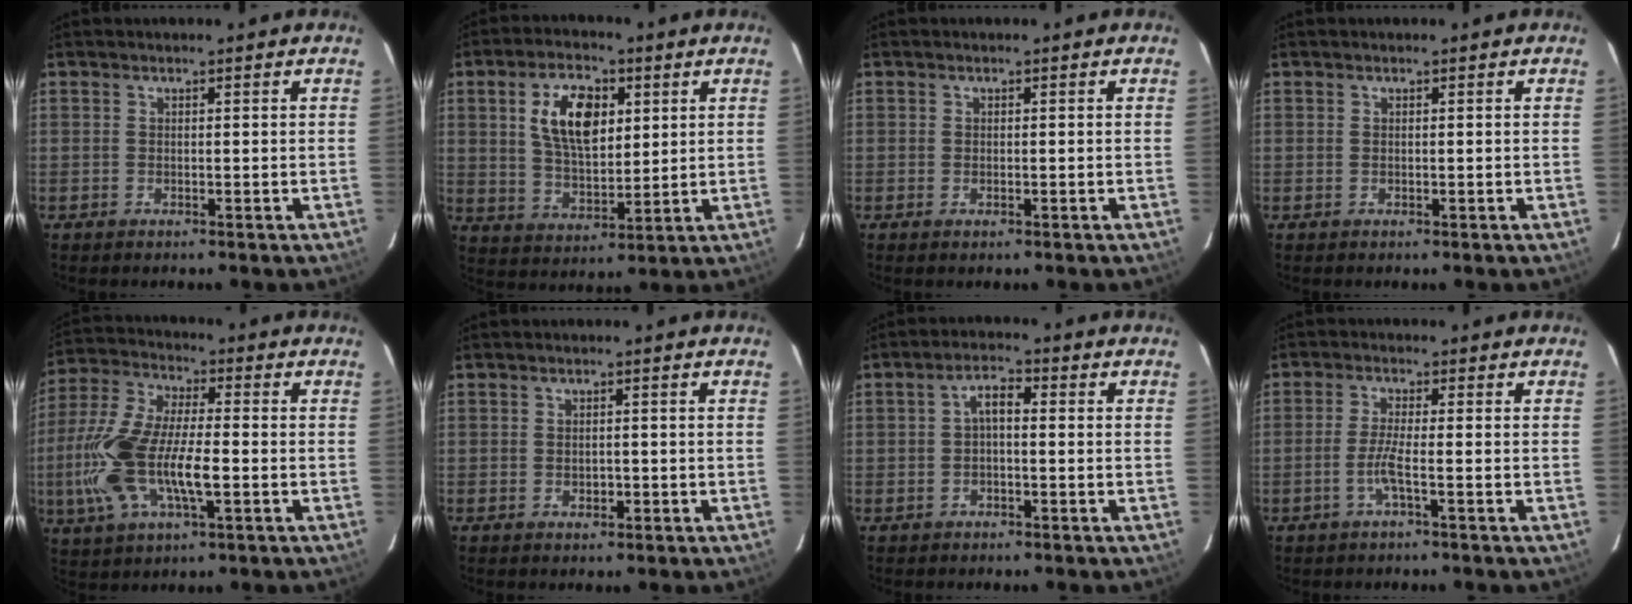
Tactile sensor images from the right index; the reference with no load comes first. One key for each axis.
{"total": 11.6, "fx": 3.7, "fy": 6.1, "fz": 9.2, "tx": -0.169, "ty": 0.015, "tz": 0.073}
{"total": 0.6, "fx": -0.5, "fy": 0.3, "fz": 0.3, "tx": -0.004, "ty": -0.001, "tz": -0.008}
{"total": 0.0}
{"total": 17.0, "fx": -3.5, "fy": 6.3, "fz": 15.4, "tx": -0.328, "ty": -0.002, "tz": -0.070}
{"total": 1.5, "fx": -0.7, "fy": 1.1, "fz": 0.7, "tx": -0.012, "ty": 0.002, "tz": -0.009}
{"total": 3.0, "fx": -0.4, "fy": 1.3, "fz": 2.7, "tx": -0.052, "ty": 0.013, "tz": -0.008}
{"total": 3.2, "fx": -1.5, "fy": -0.4, "fz": 2.8, "tx": -0.062, "ty": -0.001, "tz": -0.031}